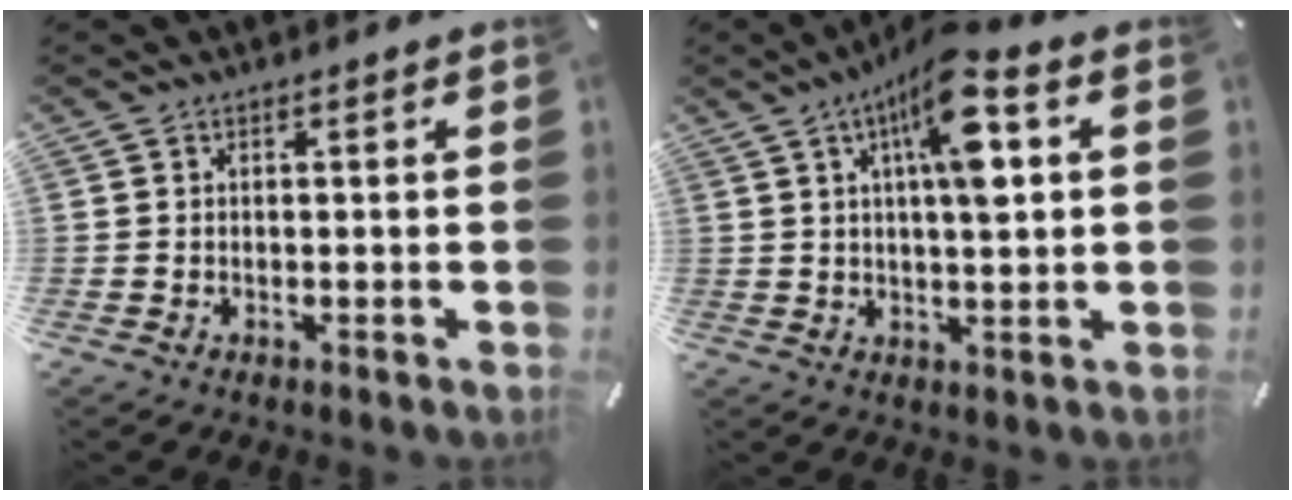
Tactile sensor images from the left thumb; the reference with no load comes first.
{"total": 11.0, "force": [3.9, 2.9, 9.8], "torque": [-0.166, -0.004, 0.062]}